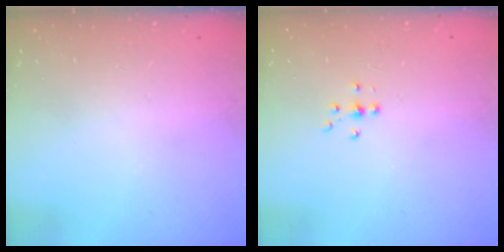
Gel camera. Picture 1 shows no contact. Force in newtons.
{"total": 4.5, "press": 4.4, "slide": 0.9}